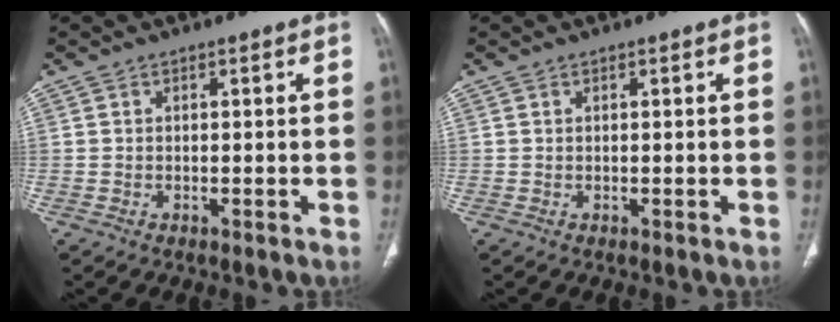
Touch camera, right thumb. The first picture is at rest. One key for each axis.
{"total": 0.0}